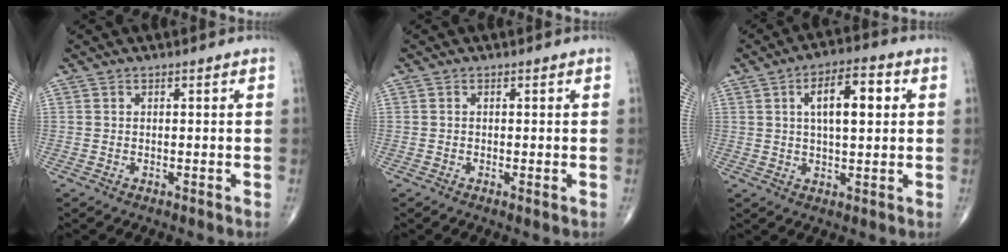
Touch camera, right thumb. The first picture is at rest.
{"total": 0.8, "force": [-0.2, 0.2, 0.8], "torque": [-0.019, -0.004, -0.006]}
{"total": 9.9, "force": [2.5, 4.0, 8.7], "torque": [-0.124, 0.007, 0.034]}